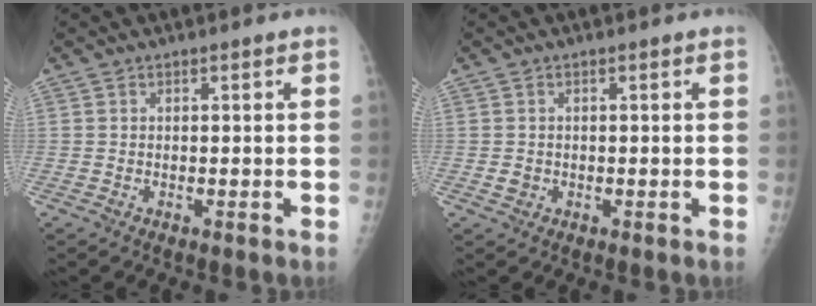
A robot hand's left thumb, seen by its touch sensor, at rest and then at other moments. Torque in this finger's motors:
{"motor_torque": [0.12, 0.05, 0.19, 0.05, -0.02]}